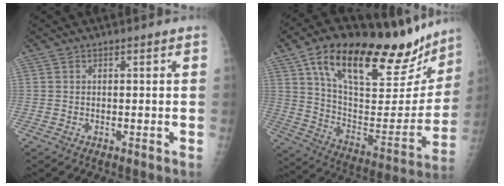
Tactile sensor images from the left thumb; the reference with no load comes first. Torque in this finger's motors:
{"motor_torque": [0.49, 0.49, 1.51, -1.25, 0.44]}